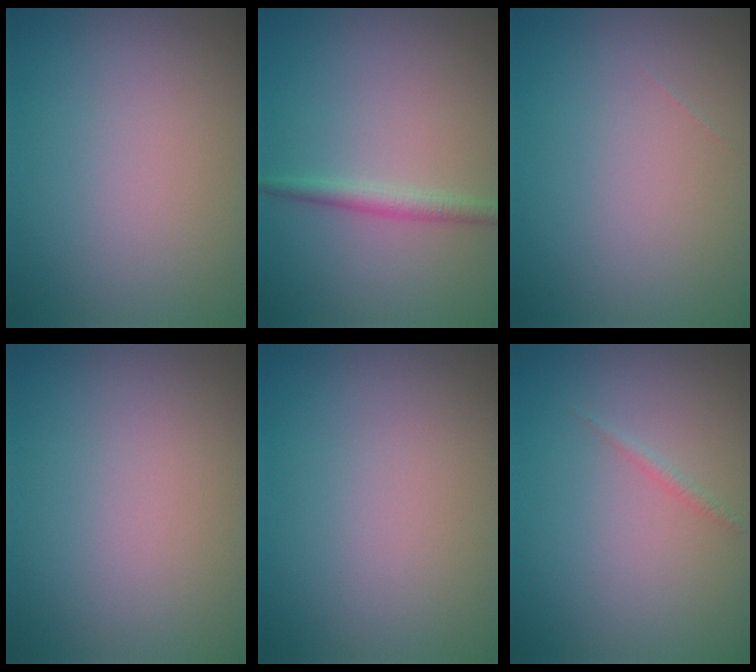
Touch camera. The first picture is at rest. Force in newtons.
{"total": 1.7, "press": 1.7, "slide": 0.1}
{"total": 0.0}
{"total": 0.0}
{"total": 0.0}
{"total": 0.6, "press": 0.6, "slide": 0.0}